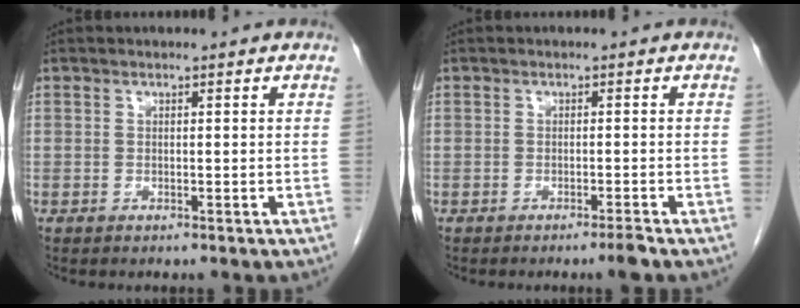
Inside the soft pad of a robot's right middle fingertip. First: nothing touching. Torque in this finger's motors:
{"motor_torque": [0.75, -0.51, 0.18, 0.06]}